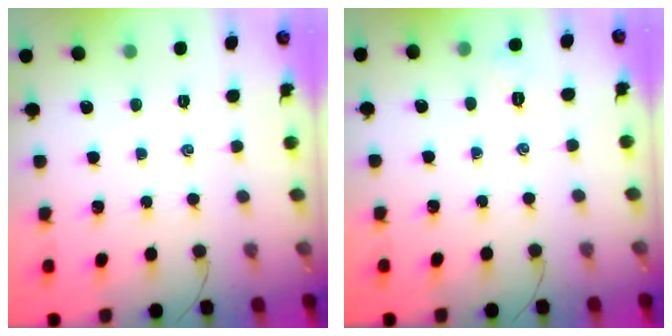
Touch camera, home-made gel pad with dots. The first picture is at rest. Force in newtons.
{"total": 4.0, "press": 3.9, "slide": 1.2}